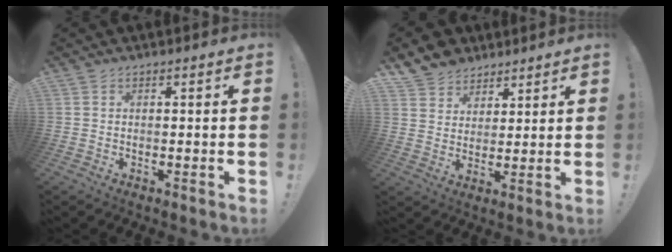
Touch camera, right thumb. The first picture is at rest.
{"total": 7.4, "force": [5.4, 5.0, 0.4], "torque": [-0.012, -0.047, 0.109]}